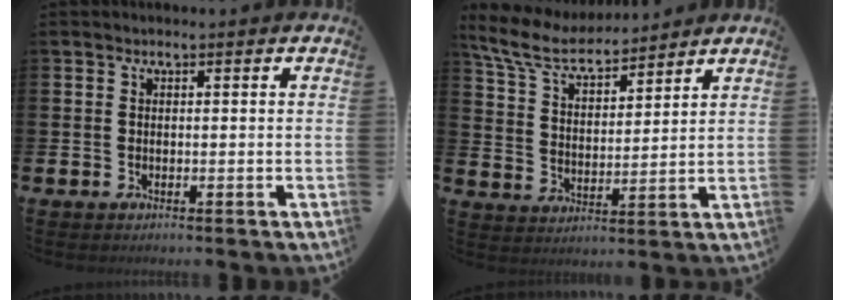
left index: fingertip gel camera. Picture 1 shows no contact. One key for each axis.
{"total": 7.4, "fx": 6.7, "fy": 2.0, "fz": 2.4, "tx": -0.077, "ty": -0.036, "tz": 0.120}